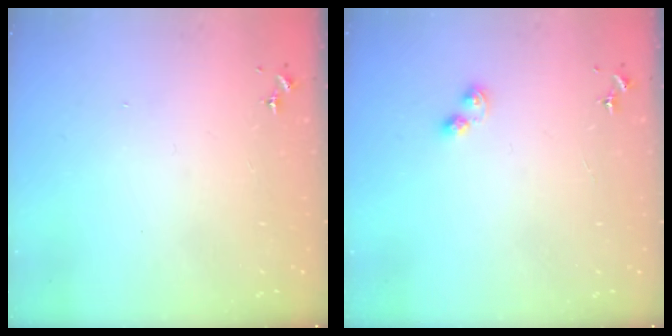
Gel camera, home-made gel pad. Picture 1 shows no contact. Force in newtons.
{"total": 3.2, "press": 3.2, "slide": 0.4}